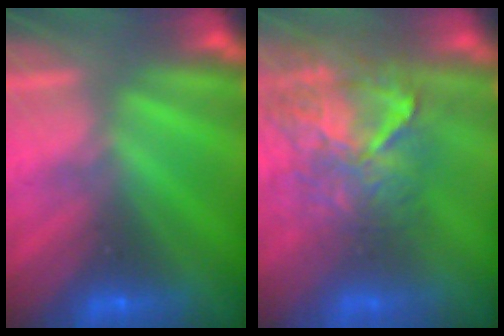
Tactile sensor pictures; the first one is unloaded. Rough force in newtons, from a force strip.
{"total": 7.9}